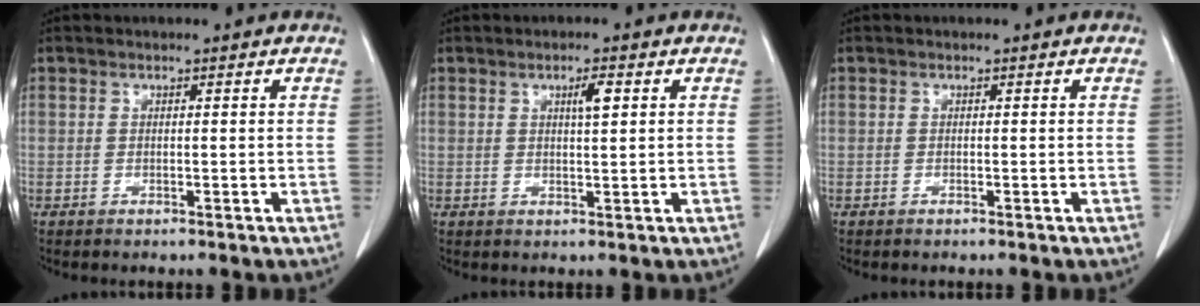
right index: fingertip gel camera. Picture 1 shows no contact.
{"total": 2.5, "force": [0.9, 0.3, 2.3], "torque": [-0.040, -0.001, 0.015]}
{"total": 0.0}